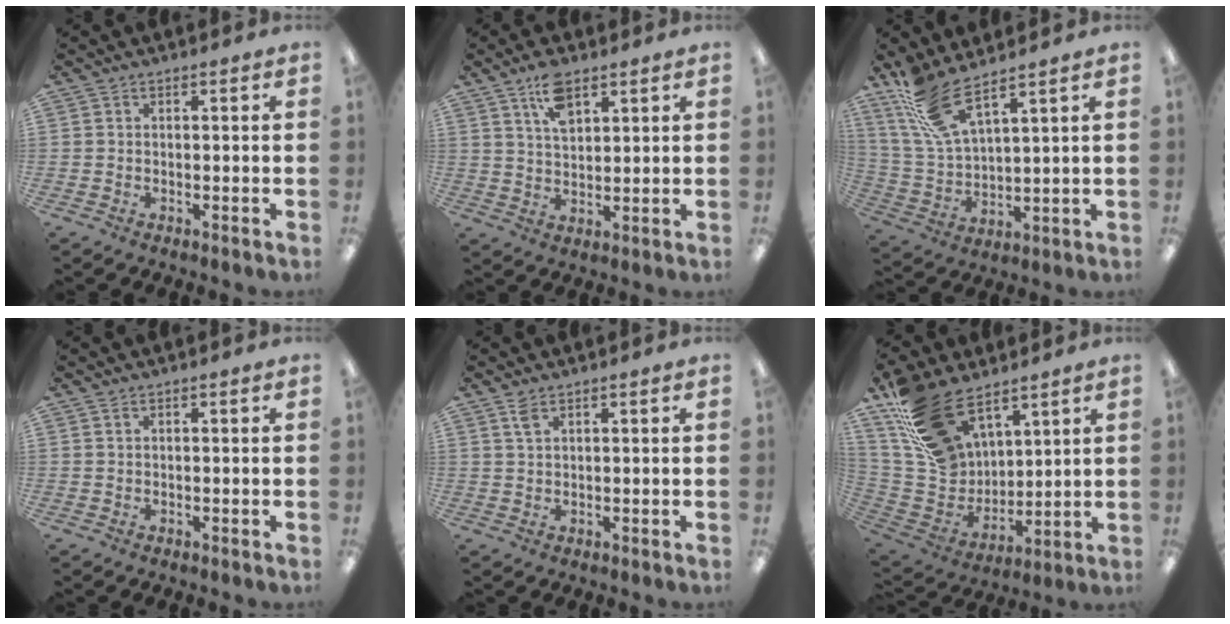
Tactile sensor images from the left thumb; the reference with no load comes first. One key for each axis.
{"total": 8.1, "fx": 5.2, "fy": 3.9, "fz": 4.9, "tx": -0.085, "ty": -0.013, "tz": 0.091}
{"total": 13.3, "fx": 9.7, "fy": 3.8, "fz": 8.3, "tx": -0.188, "ty": -0.042, "tz": 0.179}
{"total": 0.6, "fx": 0.4, "fy": 0.2, "fz": 0.4, "tx": -0.010, "ty": 0.003, "tz": 0.006}
{"total": 2.3, "fx": 1.6, "fy": 0.9, "fz": 1.4, "tx": -0.026, "ty": -0.003, "tz": 0.028}
{"total": 21.0, "fx": 14.0, "fy": 12.2, "fz": 9.9, "tx": -0.216, "ty": -0.072, "tz": 0.270}